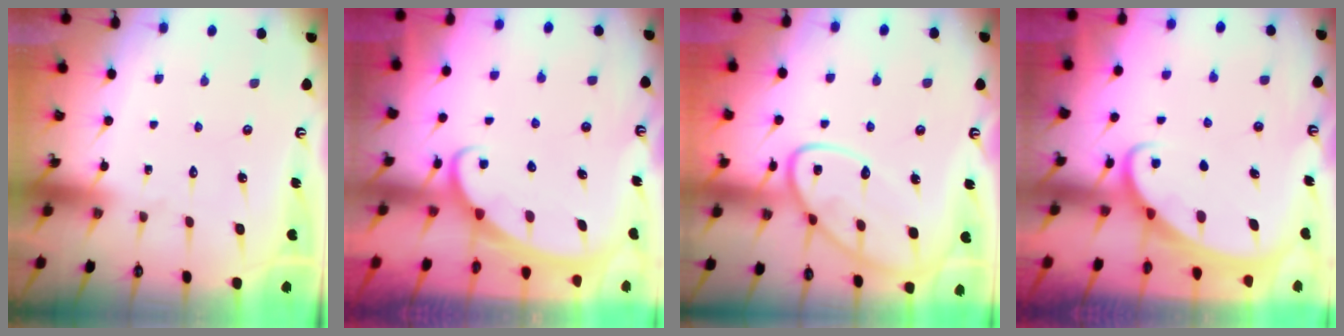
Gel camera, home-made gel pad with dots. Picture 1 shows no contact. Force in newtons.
{"total": 2.4, "press": 2.4, "slide": 0.4}
{"total": 13.1, "press": 13.1, "slide": 1.2}
{"total": 2.0, "press": 2.0, "slide": 0.0}